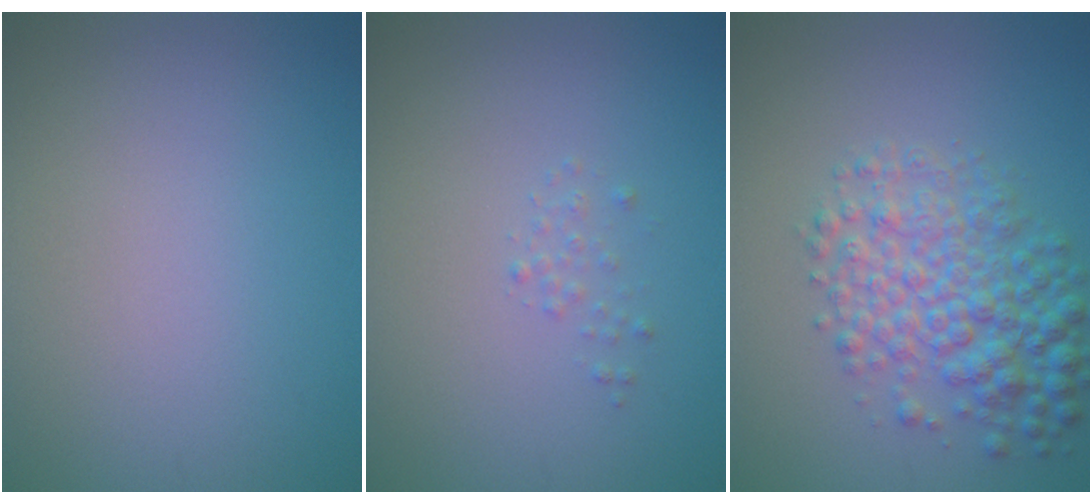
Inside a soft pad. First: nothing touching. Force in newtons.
{"total": 0.7, "press": 0.7, "slide": 0.1}
{"total": 5.5, "press": 5.5, "slide": 0.1}